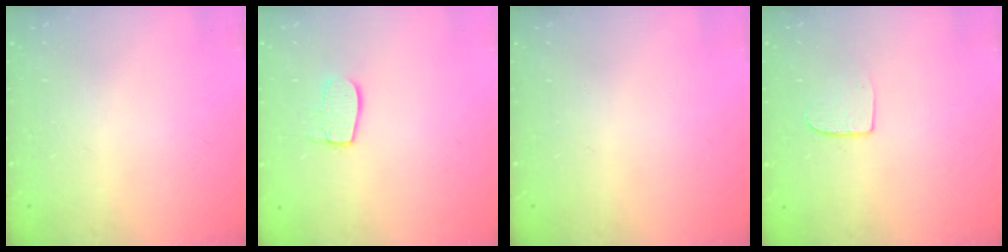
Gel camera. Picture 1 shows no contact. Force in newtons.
{"total": 7.6, "press": 7.6, "slide": 0.2}
{"total": 0.0}
{"total": 6.3, "press": 6.3, "slide": 0.6}